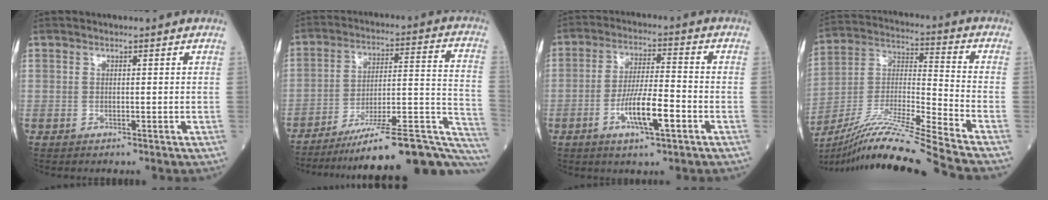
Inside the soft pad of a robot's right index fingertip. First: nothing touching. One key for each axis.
{"total": 25.5, "fx": -21.5, "fy": 1.7, "fz": 13.6, "tx": -0.106, "ty": 0.017, "tz": -0.304}
{"total": 8.5, "fx": -3.4, "fy": 1.2, "fz": 7.7, "tx": -0.146, "ty": -0.002, "tz": -0.058}
{"total": 20.7, "fx": -17.8, "fy": -3.0, "fz": 10.2, "tx": -0.217, "ty": -0.024, "tz": -0.318}